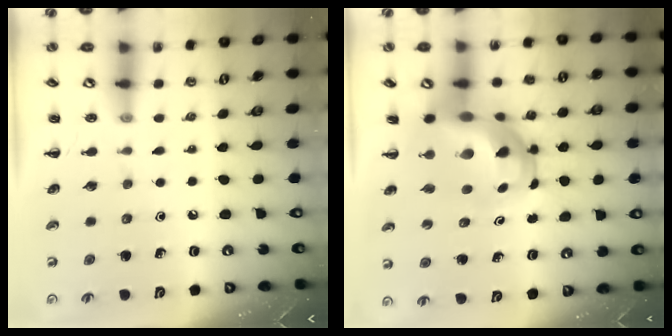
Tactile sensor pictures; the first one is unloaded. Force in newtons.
{"total": 13.6, "press": 13.2, "slide": 3.4}